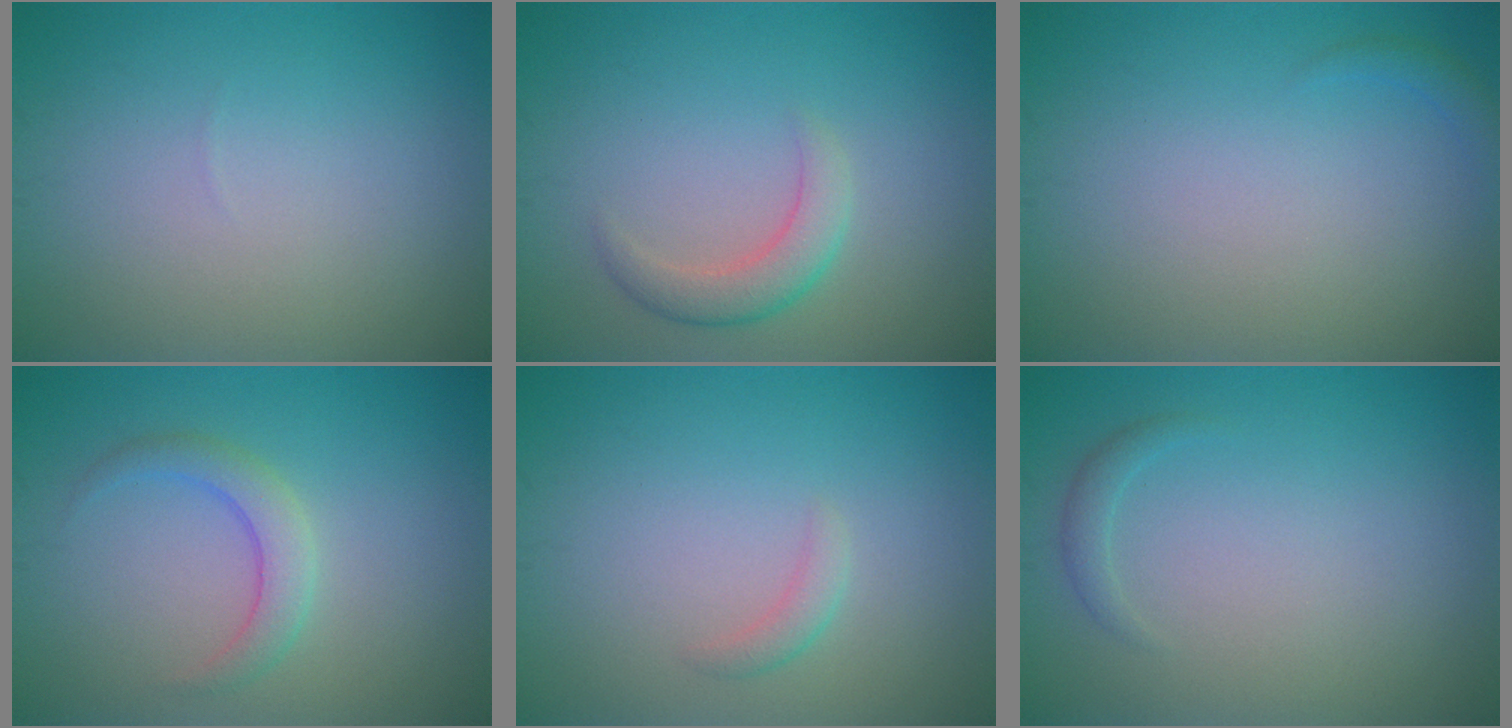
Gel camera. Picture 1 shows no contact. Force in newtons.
{"total": 2.6, "press": 2.6, "slide": 0.0}
{"total": 0.9, "press": 0.9, "slide": 0.1}
{"total": 2.4, "press": 2.4, "slide": 0.0}
{"total": 1.1, "press": 1.1, "slide": 0.1}
{"total": 0.9, "press": 0.9, "slide": 0.0}